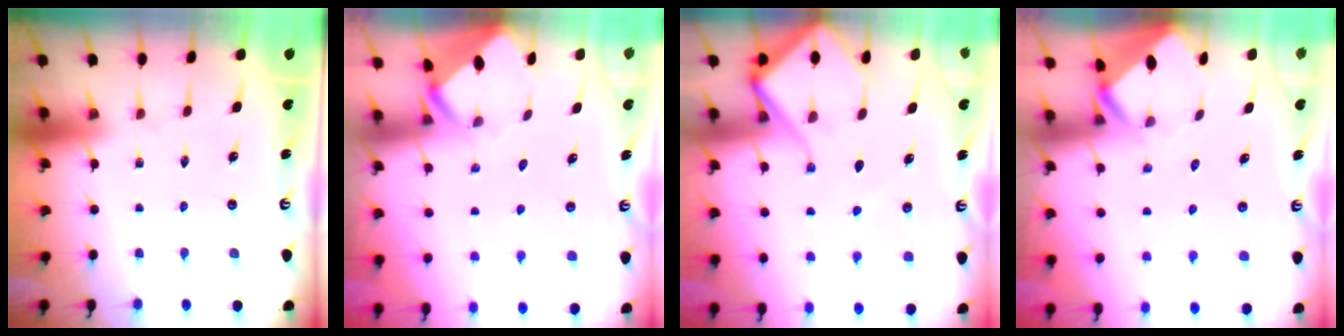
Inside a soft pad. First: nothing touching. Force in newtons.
{"total": 3.1, "press": 3.1, "slide": 0.1}
{"total": 10.1, "press": 10.0, "slide": 0.9}
{"total": 2.8, "press": 2.8, "slide": 0.2}